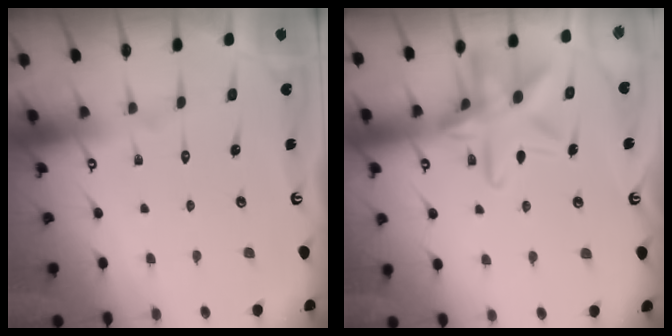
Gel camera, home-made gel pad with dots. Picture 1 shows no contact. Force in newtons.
{"total": 17.4, "press": 17.3, "slide": 1.2}